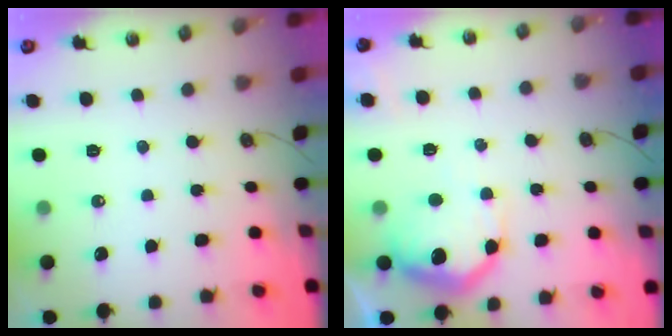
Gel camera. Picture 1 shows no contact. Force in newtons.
{"total": 16.2, "press": 16.1, "slide": 1.3}